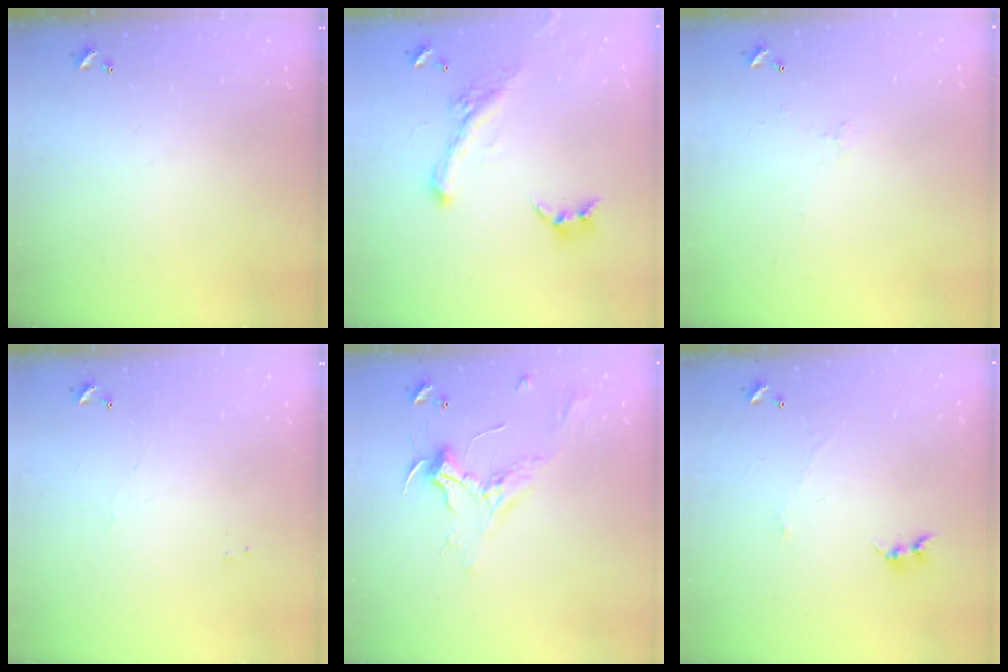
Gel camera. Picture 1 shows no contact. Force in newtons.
{"total": 3.4, "press": 3.1, "slide": 1.4}
{"total": 0.7, "press": 0.2, "slide": 0.6}
{"total": 1.2, "press": 1.1, "slide": 0.3}
{"total": 2.4, "press": 2.3, "slide": 0.9}
{"total": 0.0}